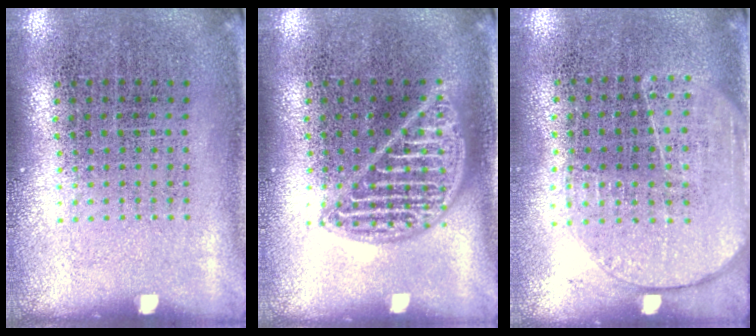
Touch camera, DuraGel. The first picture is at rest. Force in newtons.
{"total": 2.3, "press": 2.2, "slide": 0.3}
{"total": 1.9, "press": 1.5, "slide": 1.1}